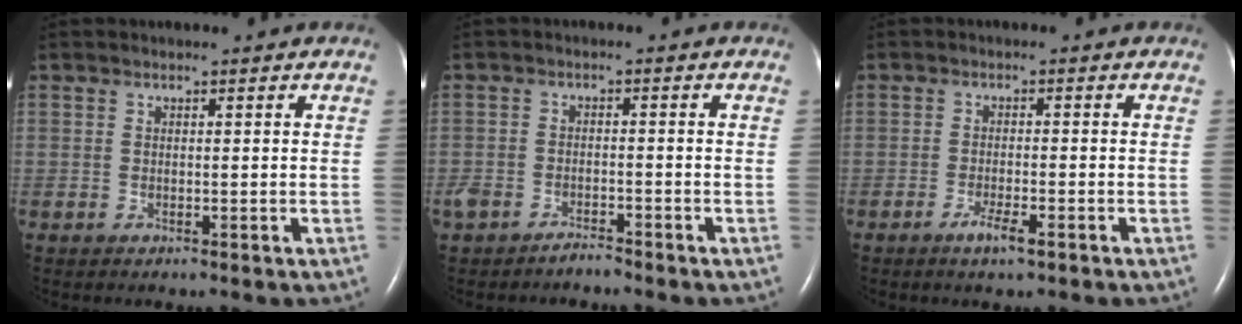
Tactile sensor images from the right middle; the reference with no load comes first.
{"total": 2.6, "force": [-2.4, 0.9, 0.7], "torque": [-0.015, 0.001, -0.041]}
{"total": 2.8, "force": [-1.7, 0.3, 2.1], "torque": [-0.043, -0.003, -0.030]}